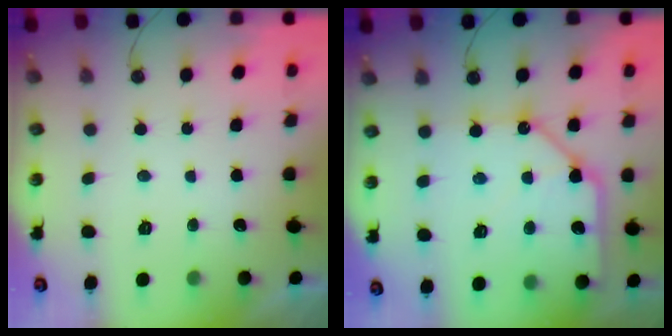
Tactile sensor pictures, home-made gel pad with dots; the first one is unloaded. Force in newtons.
{"total": 12.9, "press": 12.8, "slide": 1.6}